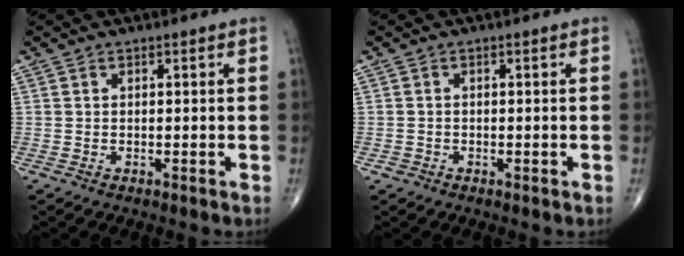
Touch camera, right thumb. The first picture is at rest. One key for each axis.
{"total": 0.8, "fx": -0.4, "fy": 0.7, "fz": 0.1, "tx": 0.000, "ty": 0.004, "tz": -0.009}